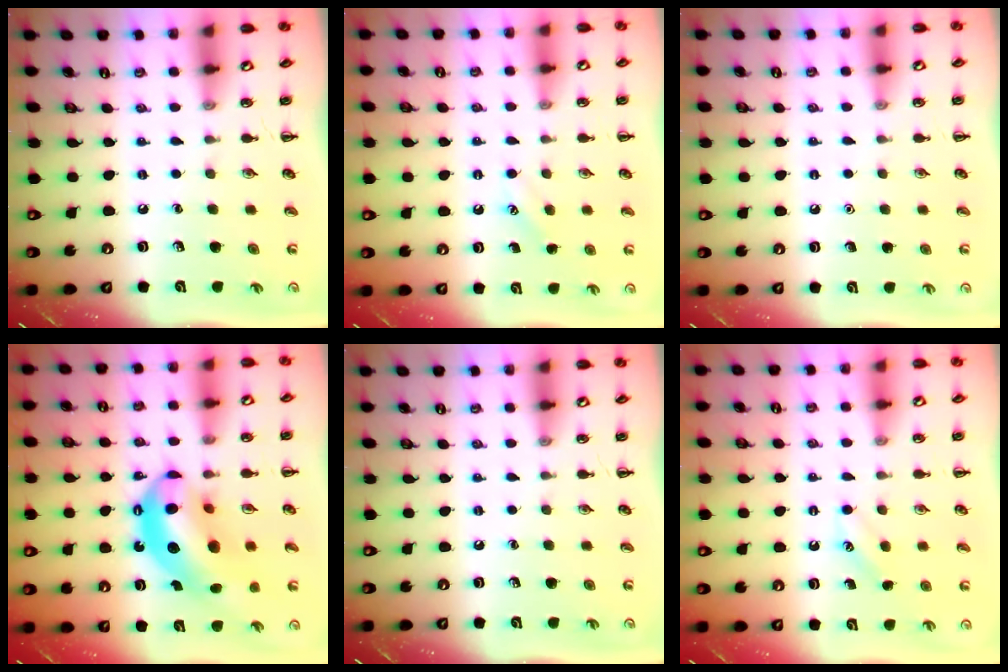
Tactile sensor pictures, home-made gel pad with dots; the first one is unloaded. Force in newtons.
{"total": 2.5, "press": 2.5, "slide": 0.6}
{"total": 1.5, "press": 1.5, "slide": 0.2}
{"total": 15.9, "press": 15.2, "slide": 4.4}
{"total": 0.0}
{"total": 3.0, "press": 2.9, "slide": 0.7}